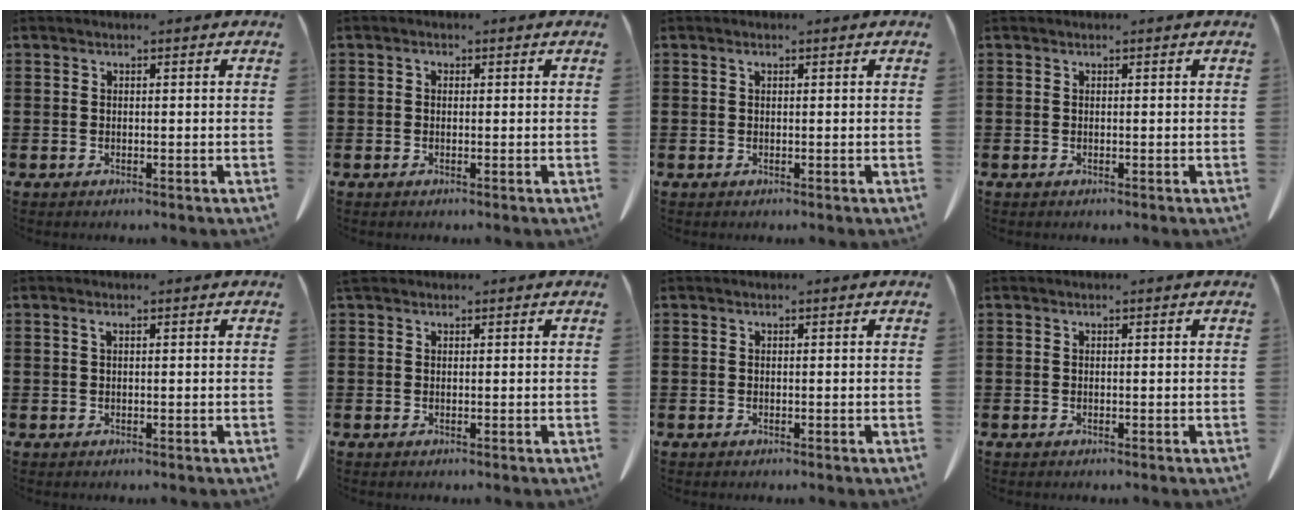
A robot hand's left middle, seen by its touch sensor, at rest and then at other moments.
{"total": 0.7, "force": [-0.1, 0.5, 0.4], "torque": [-0.010, 0.002, -0.002]}
{"total": 0.6, "force": [0.3, 0.2, 0.5], "torque": [-0.011, 0.000, 0.006]}
{"total": 0.0}
{"total": 0.8, "force": [0.4, 0.2, 0.7], "torque": [-0.016, 0.000, 0.007]}
{"total": 1.1, "force": [0.9, 0.7, 0.3], "torque": [-0.012, 0.002, 0.017]}
{"total": 0.0}
{"total": 0.0}